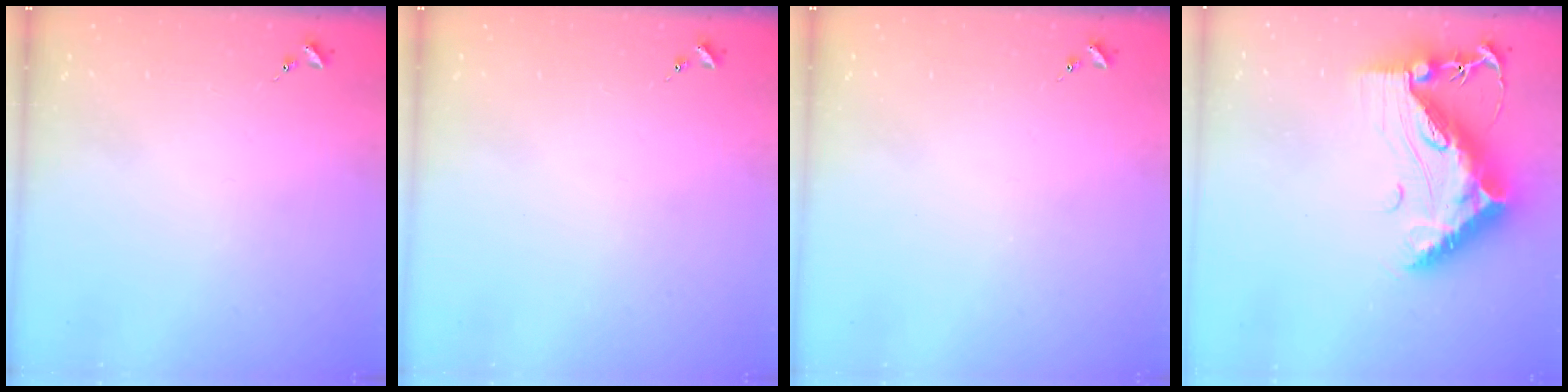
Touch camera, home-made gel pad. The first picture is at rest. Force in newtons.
{"total": 0.0}
{"total": 0.0}
{"total": 19.1, "press": 19.1, "slide": 1.6}